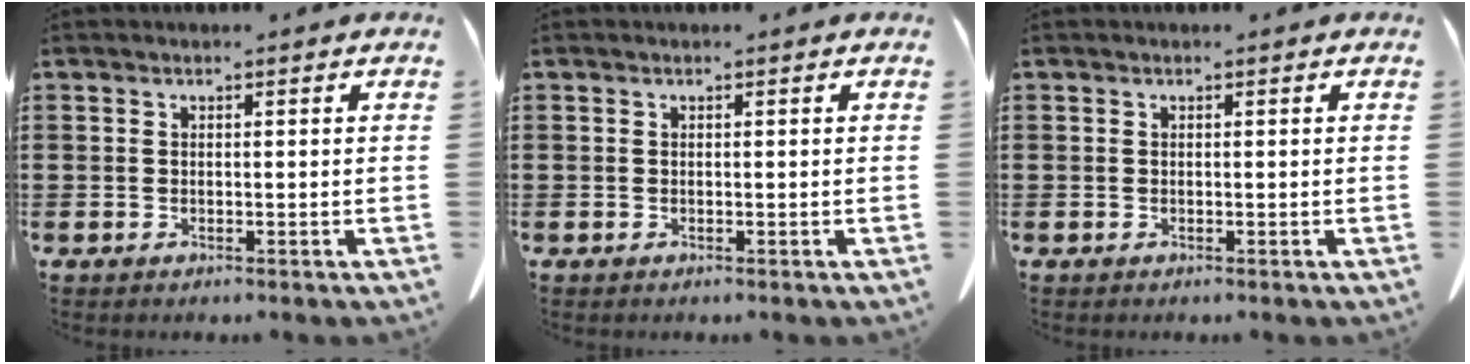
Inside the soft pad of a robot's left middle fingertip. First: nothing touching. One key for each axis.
{"total": 0.0}
{"total": 0.0}